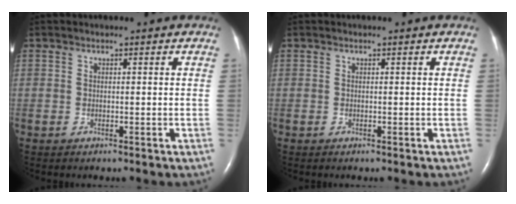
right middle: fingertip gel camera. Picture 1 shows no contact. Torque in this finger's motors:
{"motor_torque": [0.48, -0.49, 0.01, 0.00]}